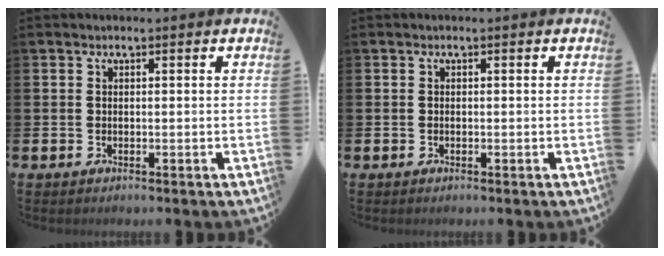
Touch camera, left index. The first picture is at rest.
{"total": 0.0}